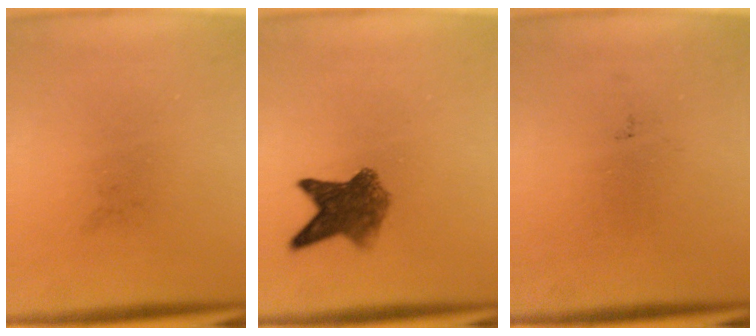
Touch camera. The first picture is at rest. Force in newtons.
{"total": 6.3}
{"total": 0.0}